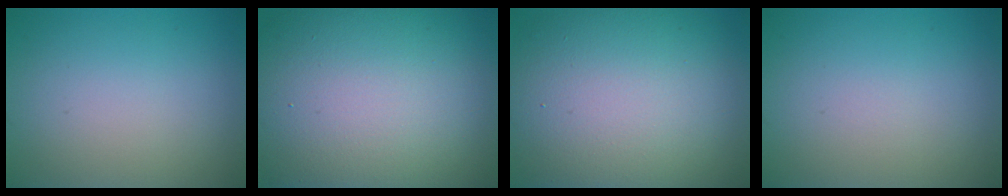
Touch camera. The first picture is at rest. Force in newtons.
{"total": 19.1, "press": 19.1, "slide": 1.0}
{"total": 15.9, "press": 15.9, "slide": 0.8}
{"total": 0.0}